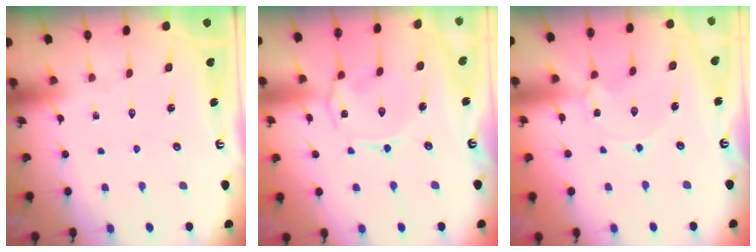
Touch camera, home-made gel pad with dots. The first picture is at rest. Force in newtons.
{"total": 1.5, "press": 1.4, "slide": 0.5}
{"total": 1.3, "press": 1.3, "slide": 0.2}